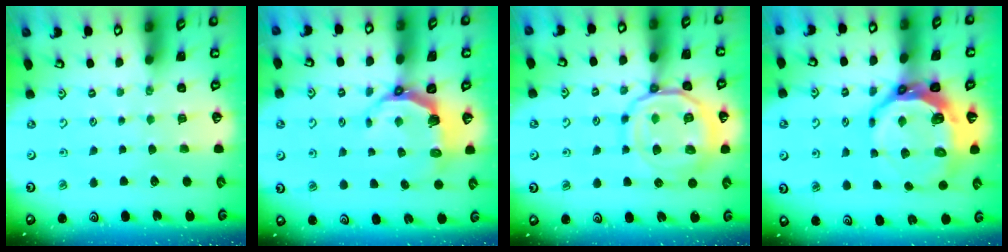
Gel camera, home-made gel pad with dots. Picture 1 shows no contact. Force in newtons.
{"total": 6.8, "press": 5.1, "slide": 4.5}
{"total": 17.3, "press": 17.2, "slide": 1.7}
{"total": 13.8, "press": 13.0, "slide": 4.6}